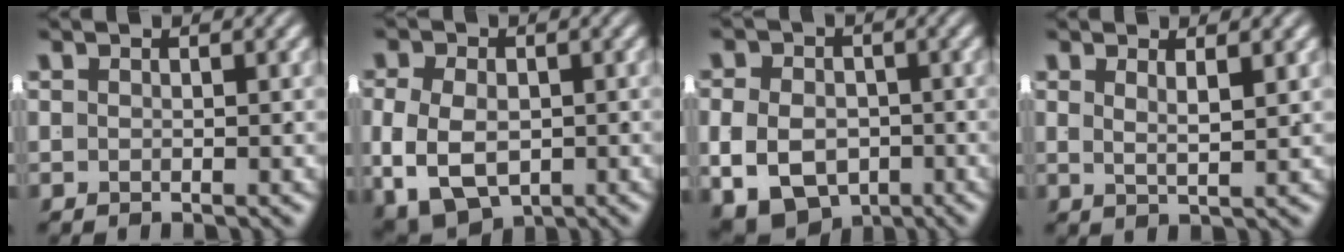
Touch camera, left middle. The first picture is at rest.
{"total": 8.1, "force": [-2.0, 6.4, 4.6], "torque": [-0.108, -0.037, -0.015]}
{"total": 9.6, "force": [-3.6, 7.7, 4.4], "torque": [-0.092, -0.043, -0.049]}
{"total": 1.7, "force": [0.9, -0.9, 1.2], "torque": [-0.014, -0.012, 0.027]}